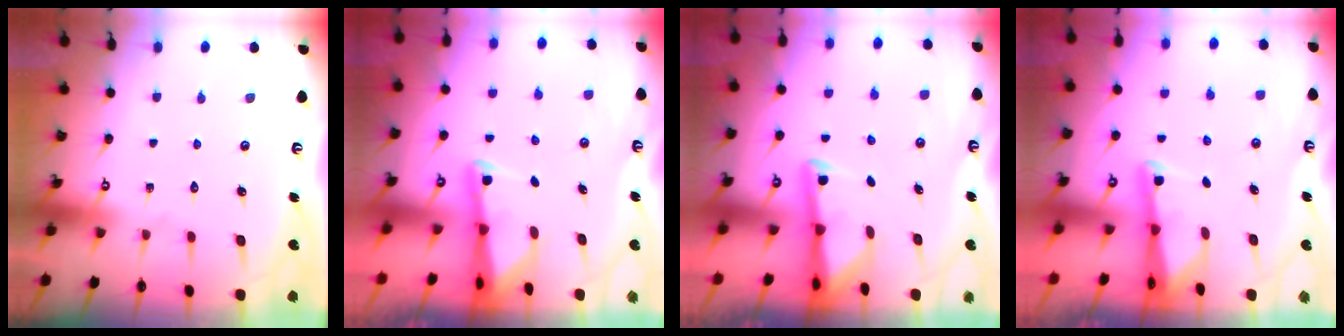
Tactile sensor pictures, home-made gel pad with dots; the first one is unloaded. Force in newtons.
{"total": 2.4, "press": 2.4, "slide": 0.5}
{"total": 2.8, "press": 2.8, "slide": 0.7}
{"total": 2.0, "press": 2.0, "slide": 0.3}